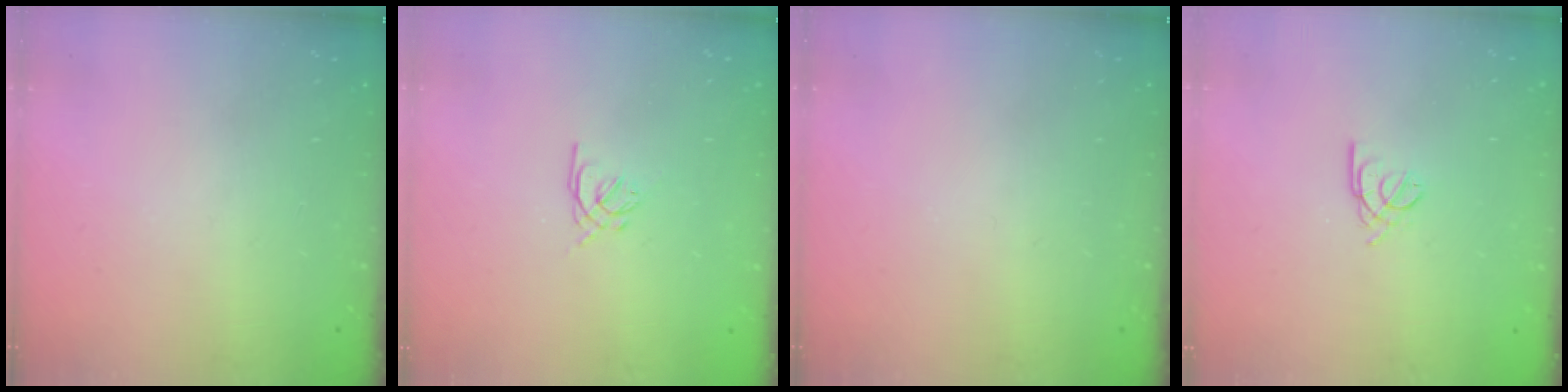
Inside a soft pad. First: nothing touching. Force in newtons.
{"total": 1.6, "press": 1.5, "slide": 0.6}
{"total": 0.0}
{"total": 2.2, "press": 2.1, "slide": 0.5}